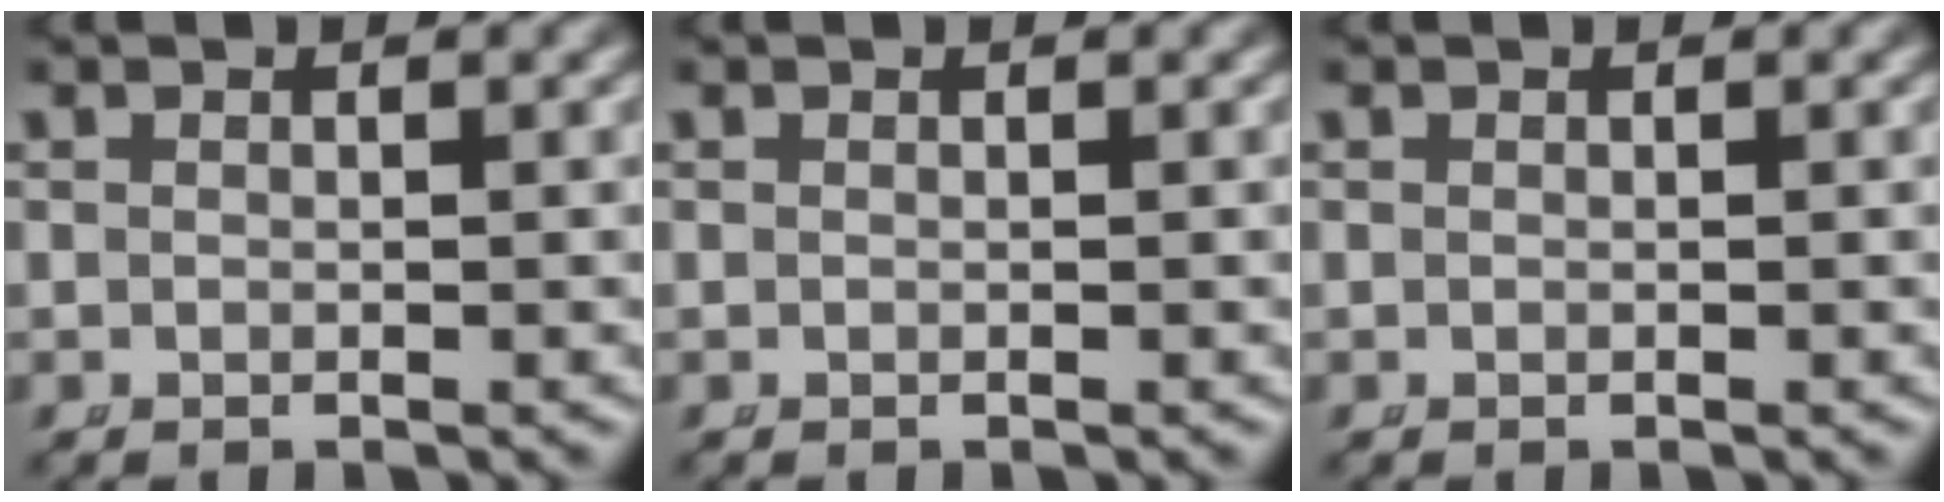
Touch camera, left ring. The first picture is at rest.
{"total": 0.0}
{"total": 0.0}